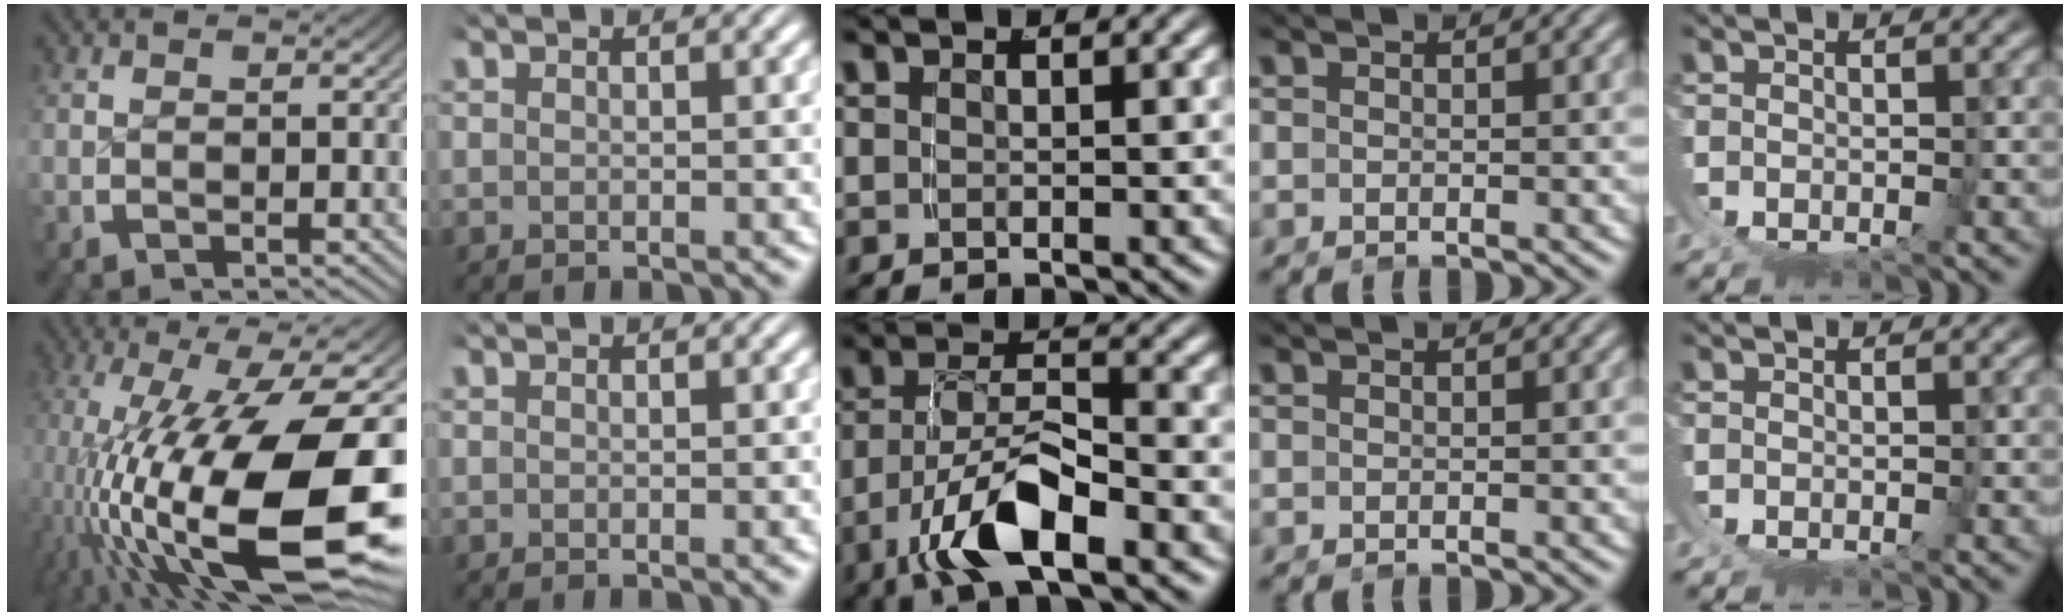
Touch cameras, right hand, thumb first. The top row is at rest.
{"thumb": {"total": 23.5, "force": [-3.3, 12.5, 19.6], "torque": [-0.372, -0.081, 0.007]}, "middle": {"total": 6.2, "force": [-2.7, 2.2, 5.2], "torque": [-0.085, -0.012, -0.038]}}